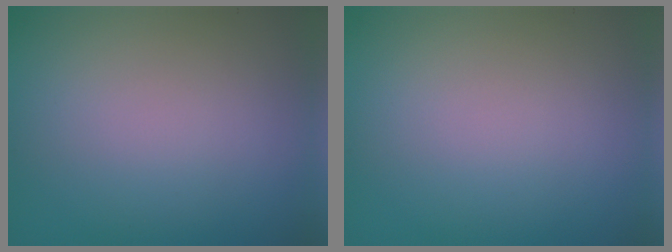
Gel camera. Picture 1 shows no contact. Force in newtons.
{"total": 0.0}